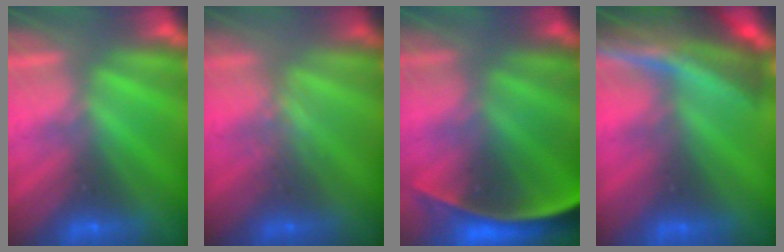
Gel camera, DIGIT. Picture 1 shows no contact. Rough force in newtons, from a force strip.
{"total": 2.5}
{"total": 10.5}
{"total": 9.8}